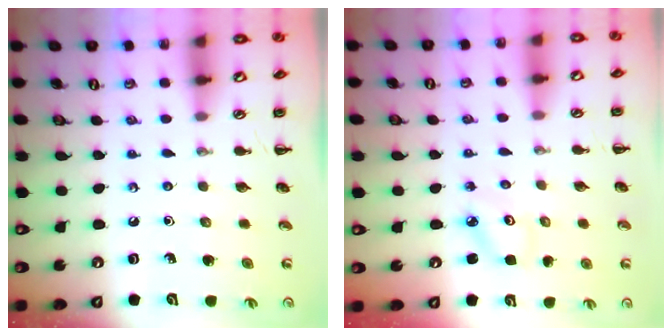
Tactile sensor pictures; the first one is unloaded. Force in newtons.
{"total": 2.9, "press": 2.8, "slide": 0.5}